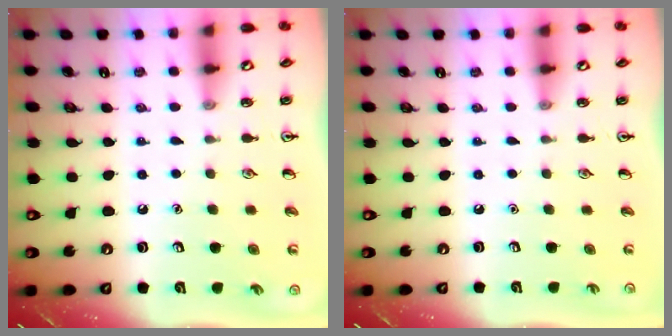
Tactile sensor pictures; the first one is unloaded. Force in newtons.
{"total": 0.0}